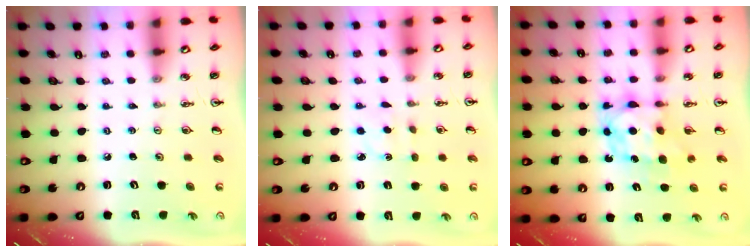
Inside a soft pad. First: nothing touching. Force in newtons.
{"total": 1.7, "press": 1.6, "slide": 0.6}
{"total": 7.2, "press": 7.2, "slide": 0.5}